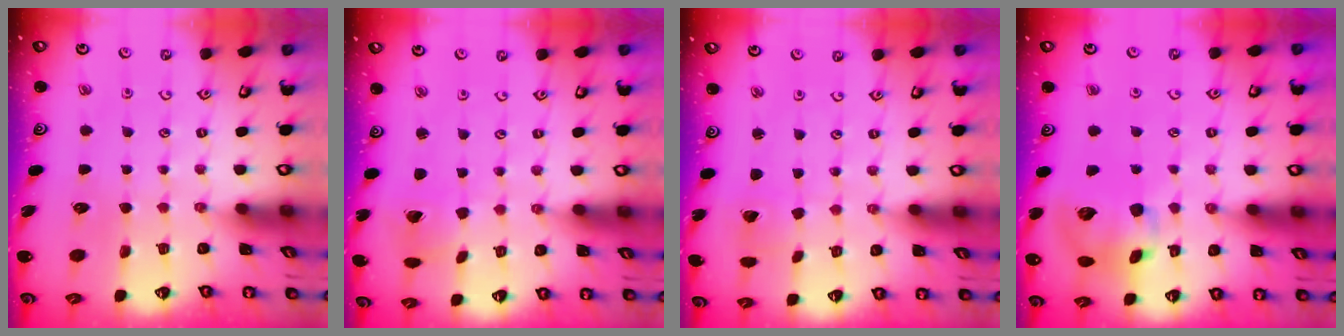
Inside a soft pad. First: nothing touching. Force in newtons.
{"total": 2.9, "press": 2.9, "slide": 0.3}
{"total": 0.5, "press": 0.5, "slide": 0.1}
{"total": 11.1, "press": 10.9, "slide": 1.9}